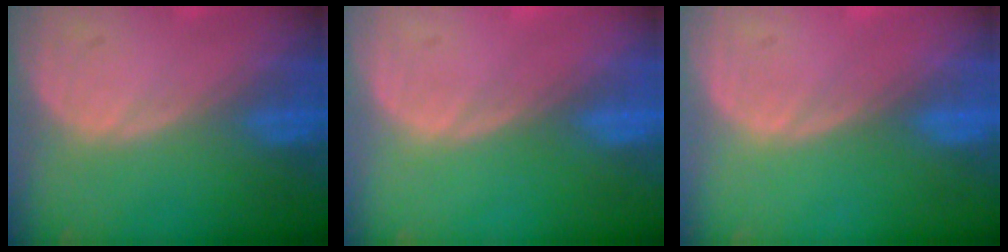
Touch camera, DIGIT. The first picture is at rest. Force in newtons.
{"total": 0.0}
{"total": 0.0}